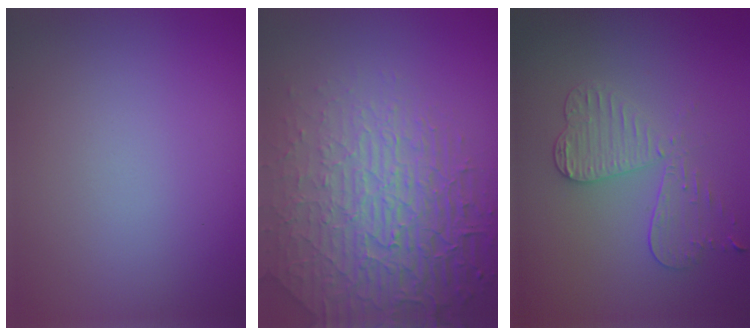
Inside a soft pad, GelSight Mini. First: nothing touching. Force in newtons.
{"total": 8.9, "press": 6.0, "slide": 6.5}
{"total": 3.7, "press": 3.3, "slide": 1.5}